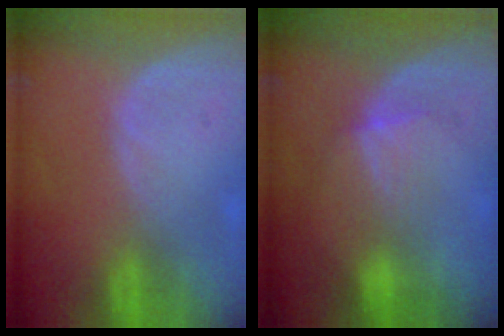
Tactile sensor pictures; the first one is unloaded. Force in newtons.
{"total": 4.2, "press": 4.0, "slide": 1.1}